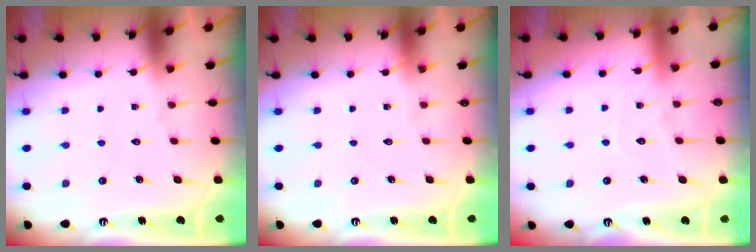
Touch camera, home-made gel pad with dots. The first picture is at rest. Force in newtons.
{"total": 0.0}
{"total": 5.9, "press": 5.8, "slide": 0.6}